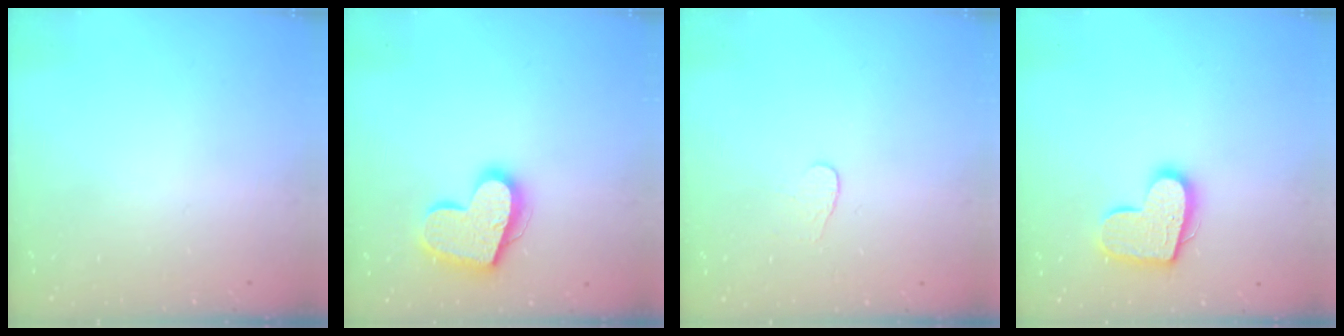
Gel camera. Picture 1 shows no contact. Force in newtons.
{"total": 17.9, "press": 17.9, "slide": 1.3}
{"total": 3.2, "press": 3.2, "slide": 0.3}
{"total": 14.5, "press": 14.5, "slide": 0.8}